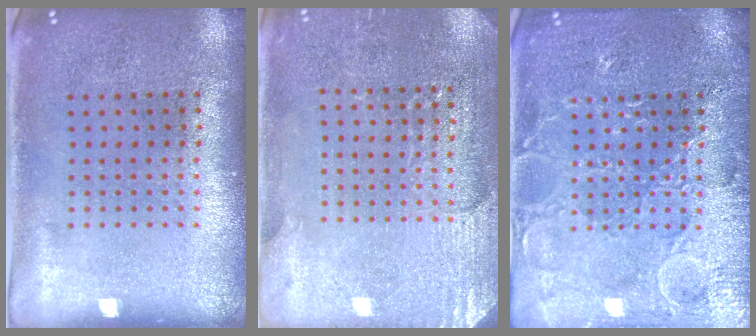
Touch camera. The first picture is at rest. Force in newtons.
{"total": 2.9, "press": 2.8, "slide": 0.6}
{"total": 5.1, "press": 5.0, "slide": 0.7}